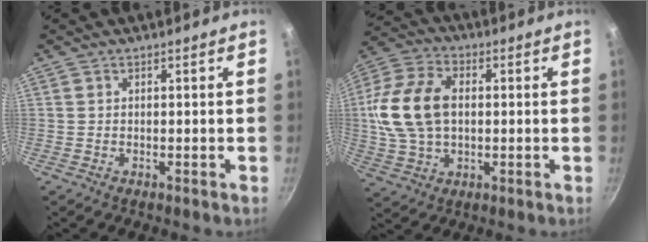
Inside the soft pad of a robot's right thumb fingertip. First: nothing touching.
{"total": 15.6, "force": [1.1, 10.3, 11.6], "torque": [-0.217, 0.018, 0.014]}